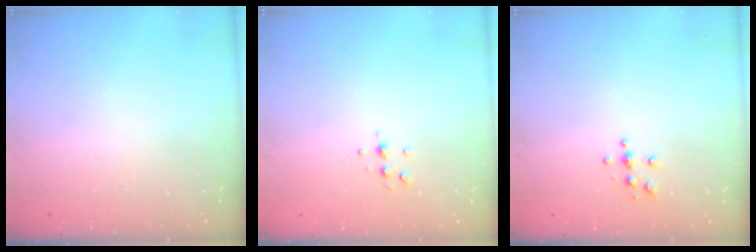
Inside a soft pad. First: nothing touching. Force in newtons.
{"total": 4.7, "press": 4.6, "slide": 1.0}
{"total": 3.9, "press": 3.8, "slide": 0.4}